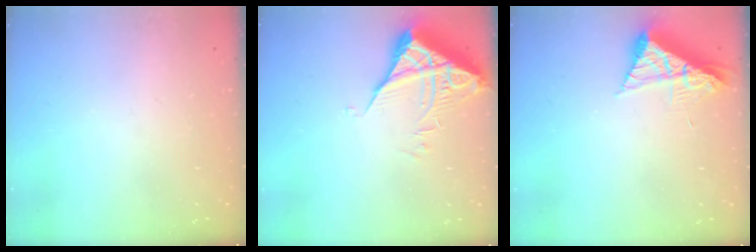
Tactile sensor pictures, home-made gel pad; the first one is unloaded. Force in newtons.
{"total": 5.7, "press": 5.7, "slide": 0.5}
{"total": 8.1, "press": 8.1, "slide": 0.8}